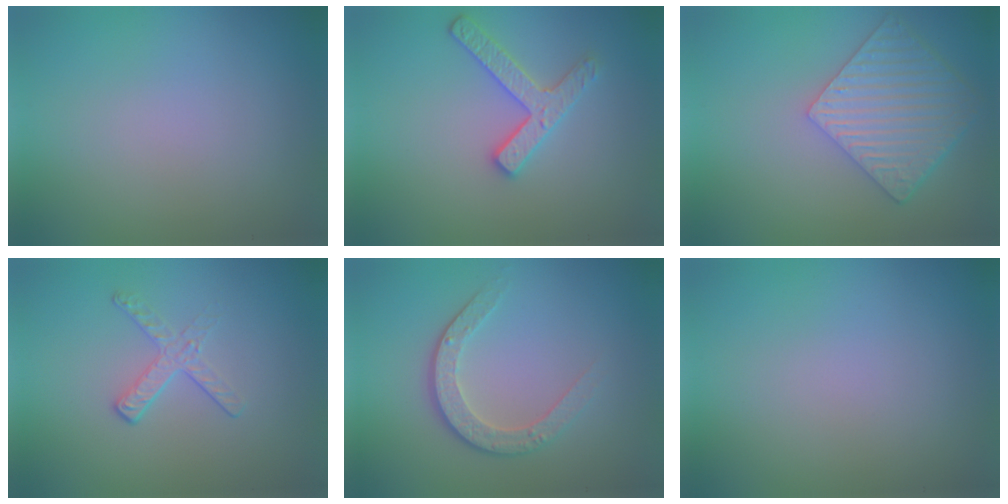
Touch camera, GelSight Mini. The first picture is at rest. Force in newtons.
{"total": 2.9, "press": 2.8, "slide": 0.6}
{"total": 6.1, "press": 4.5, "slide": 4.1}
{"total": 1.9, "press": 1.1, "slide": 1.6}
{"total": 3.5, "press": 2.6, "slide": 2.3}
{"total": 0.0}